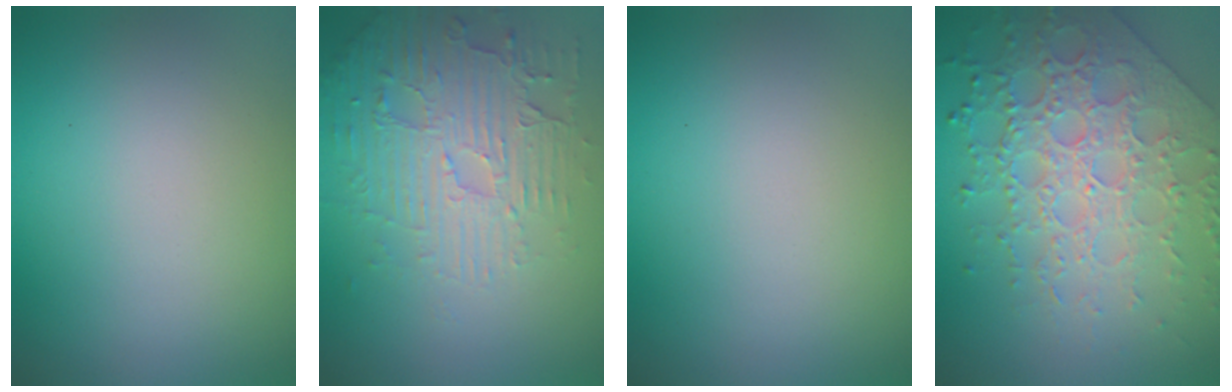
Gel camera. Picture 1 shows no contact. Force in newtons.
{"total": 5.8, "press": 3.7, "slide": 4.5}
{"total": 0.0}
{"total": 7.4, "press": 5.4, "slide": 5.1}